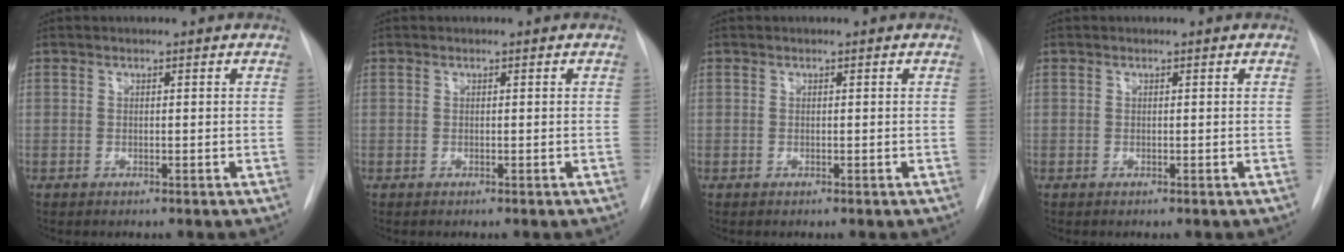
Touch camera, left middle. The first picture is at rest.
{"total": 0.0}
{"total": 0.0}
{"total": 0.0}